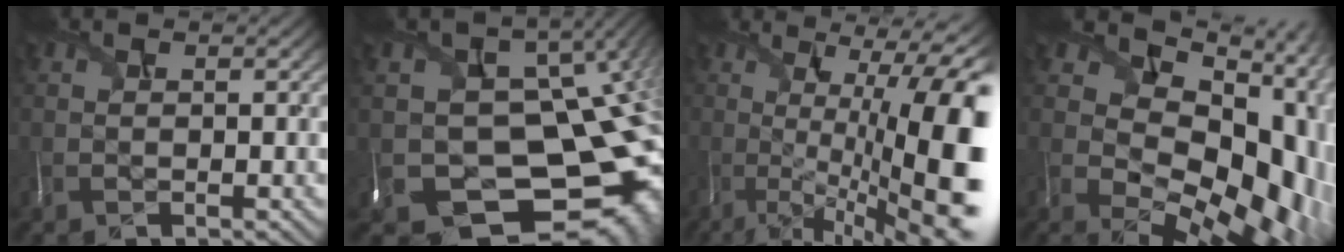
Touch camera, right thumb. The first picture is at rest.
{"total": 15.3, "force": [-5.2, 11.3, 8.8], "torque": [-0.122, -0.013, -0.027]}
{"total": 14.5, "force": [-1.5, 5.0, 13.5], "torque": [-0.203, -0.013, -0.010]}
{"total": 14.2, "force": [1.3, 9.8, 10.2], "torque": [-0.149, -0.041, 0.068]}